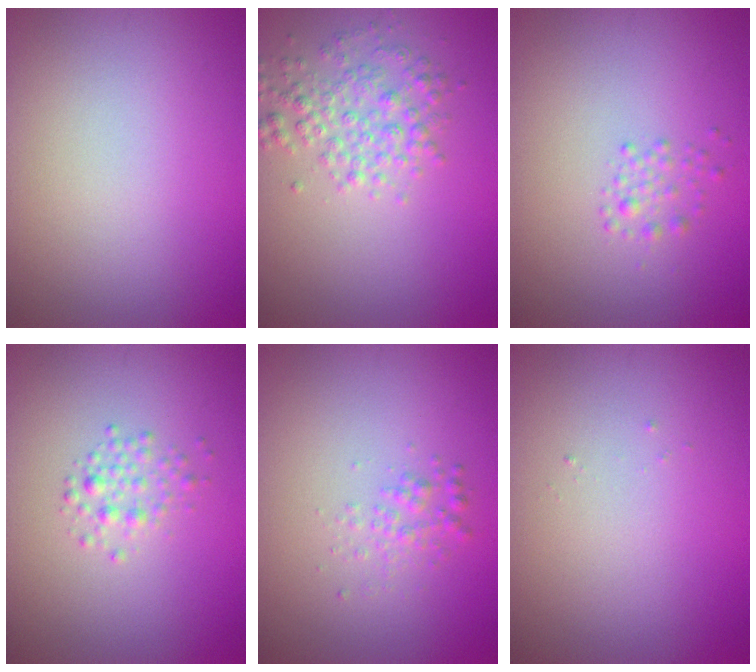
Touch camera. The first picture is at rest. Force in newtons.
{"total": 3.2, "press": 3.2, "slide": 0.1}
{"total": 1.2, "press": 1.2, "slide": 0.0}
{"total": 1.6, "press": 1.6, "slide": 0.0}
{"total": 1.5, "press": 1.5, "slide": 0.1}
{"total": 0.0}